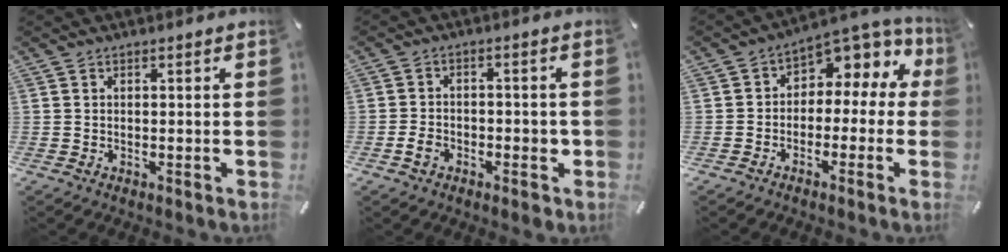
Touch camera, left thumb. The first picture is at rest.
{"total": 4.7, "force": [-2.0, 3.0, 2.9], "torque": [-0.045, 0.013, -0.034]}
{"total": 5.4, "force": [1.5, 4.5, 2.6], "torque": [-0.039, -0.022, 0.023]}